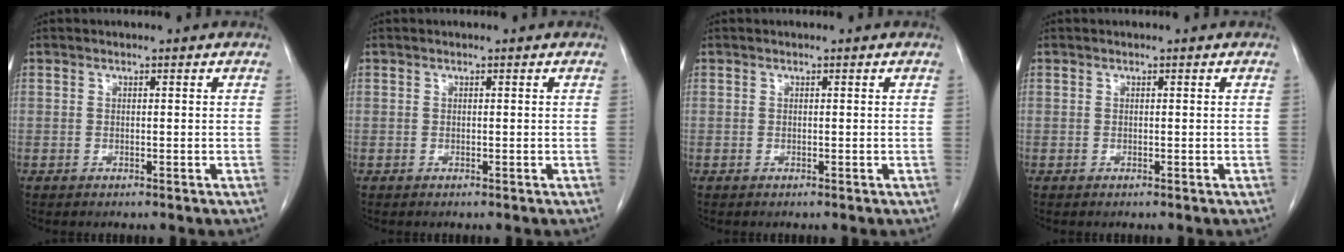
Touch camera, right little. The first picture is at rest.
{"total": 0.0}
{"total": 0.0}
{"total": 0.0}